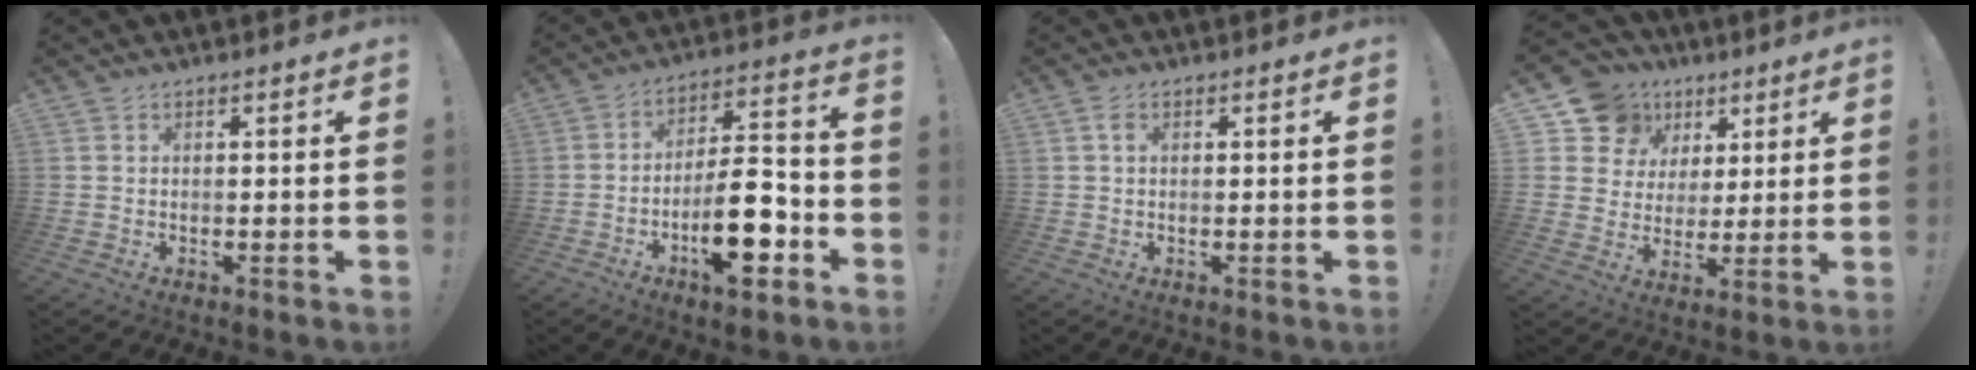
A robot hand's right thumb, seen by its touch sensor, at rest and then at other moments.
{"total": 16.3, "force": [-6.6, 6.8, 13.3], "torque": [-0.203, 0.042, -0.105]}
{"total": 1.6, "force": [0.6, 1.0, 1.1], "torque": [-0.017, 0.003, 0.008]}
{"total": 12.9, "force": [6.7, 10.4, 3.4], "torque": [-0.055, -0.040, 0.140]}